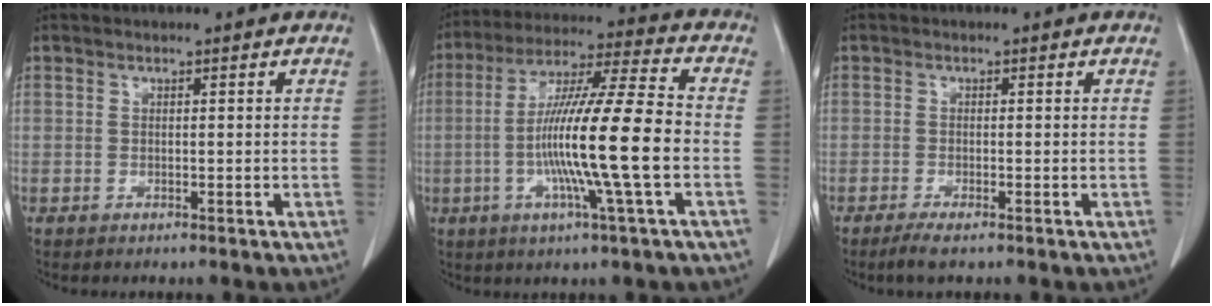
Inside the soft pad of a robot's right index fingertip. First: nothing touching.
{"total": 16.3, "force": [-2.9, -0.6, 16.0], "torque": [-0.289, -0.001, -0.060]}
{"total": 2.3, "force": [-1.6, 0.1, 1.6], "torque": [-0.031, -0.006, -0.031]}